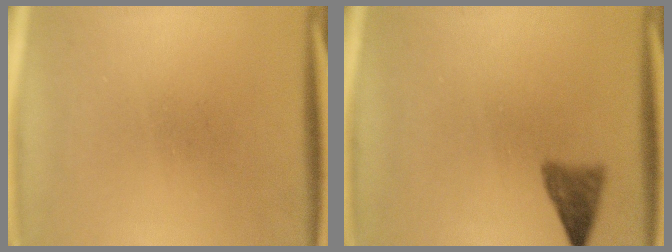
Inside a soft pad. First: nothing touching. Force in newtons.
{"total": 2.9}